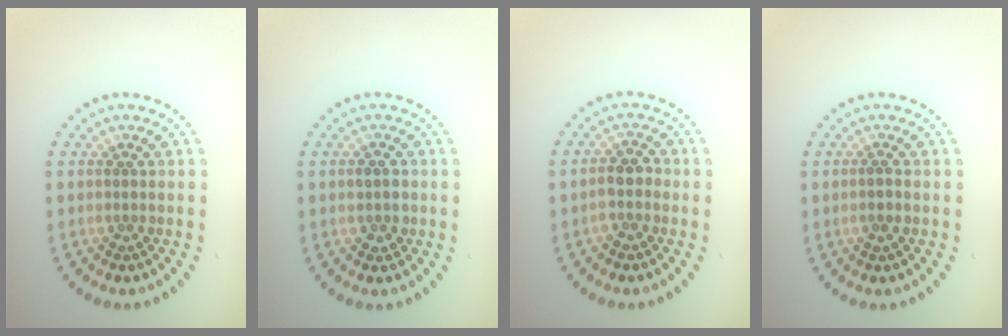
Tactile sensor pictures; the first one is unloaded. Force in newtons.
{"total": 1.5, "press": 1.5, "slide": 0.4}
{"total": 2.0, "press": 1.8, "slide": 0.7}
{"total": 0.9, "press": 0.7, "slide": 0.5}